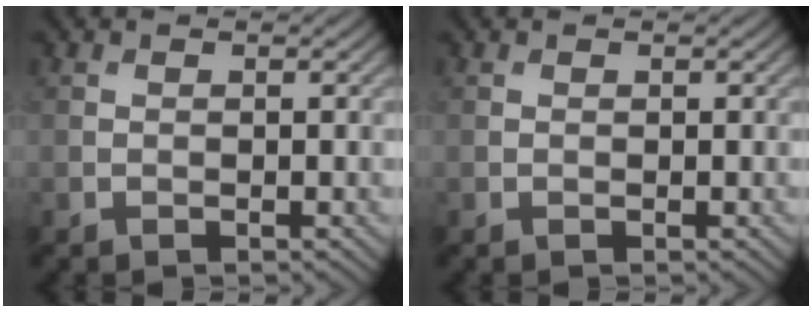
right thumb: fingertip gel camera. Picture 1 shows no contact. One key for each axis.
{"total": 0.0}